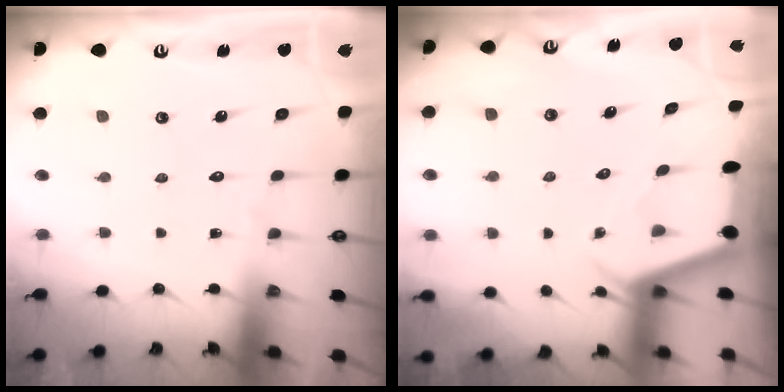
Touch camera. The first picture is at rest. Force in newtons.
{"total": 2.3, "press": 2.3, "slide": 0.3}